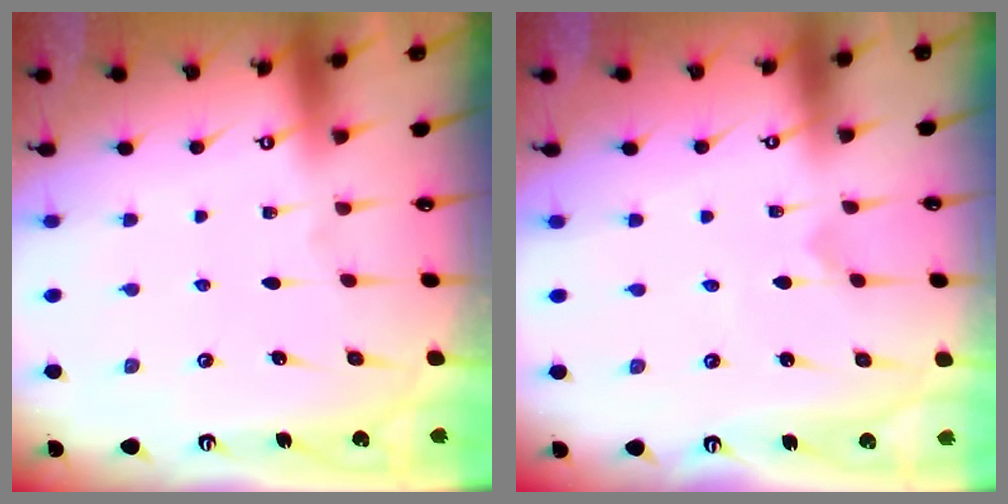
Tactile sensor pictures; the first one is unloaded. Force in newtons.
{"total": 0.0}